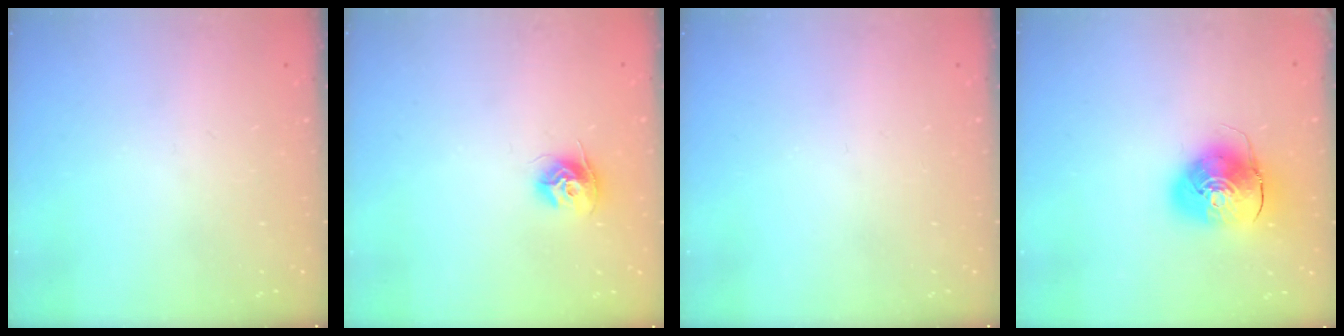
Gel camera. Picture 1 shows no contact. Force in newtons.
{"total": 9.7, "press": 9.7, "slide": 0.5}
{"total": 0.0}
{"total": 10.5, "press": 10.4, "slide": 1.8}